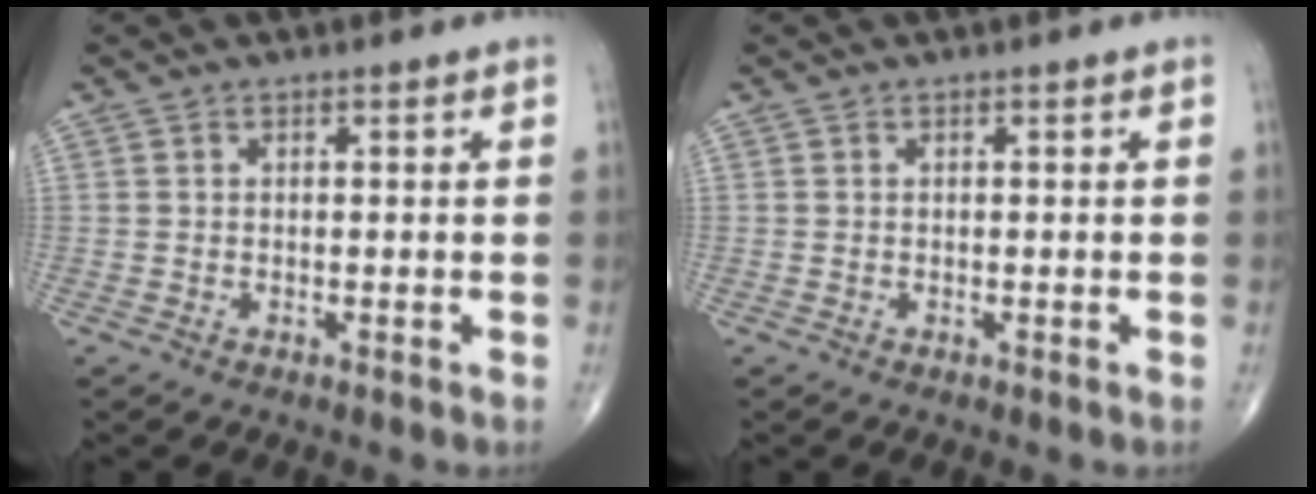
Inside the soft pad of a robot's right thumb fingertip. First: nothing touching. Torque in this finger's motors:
{"motor_torque": [0.13, -0.13, 0.14, 0.01, 0.00]}